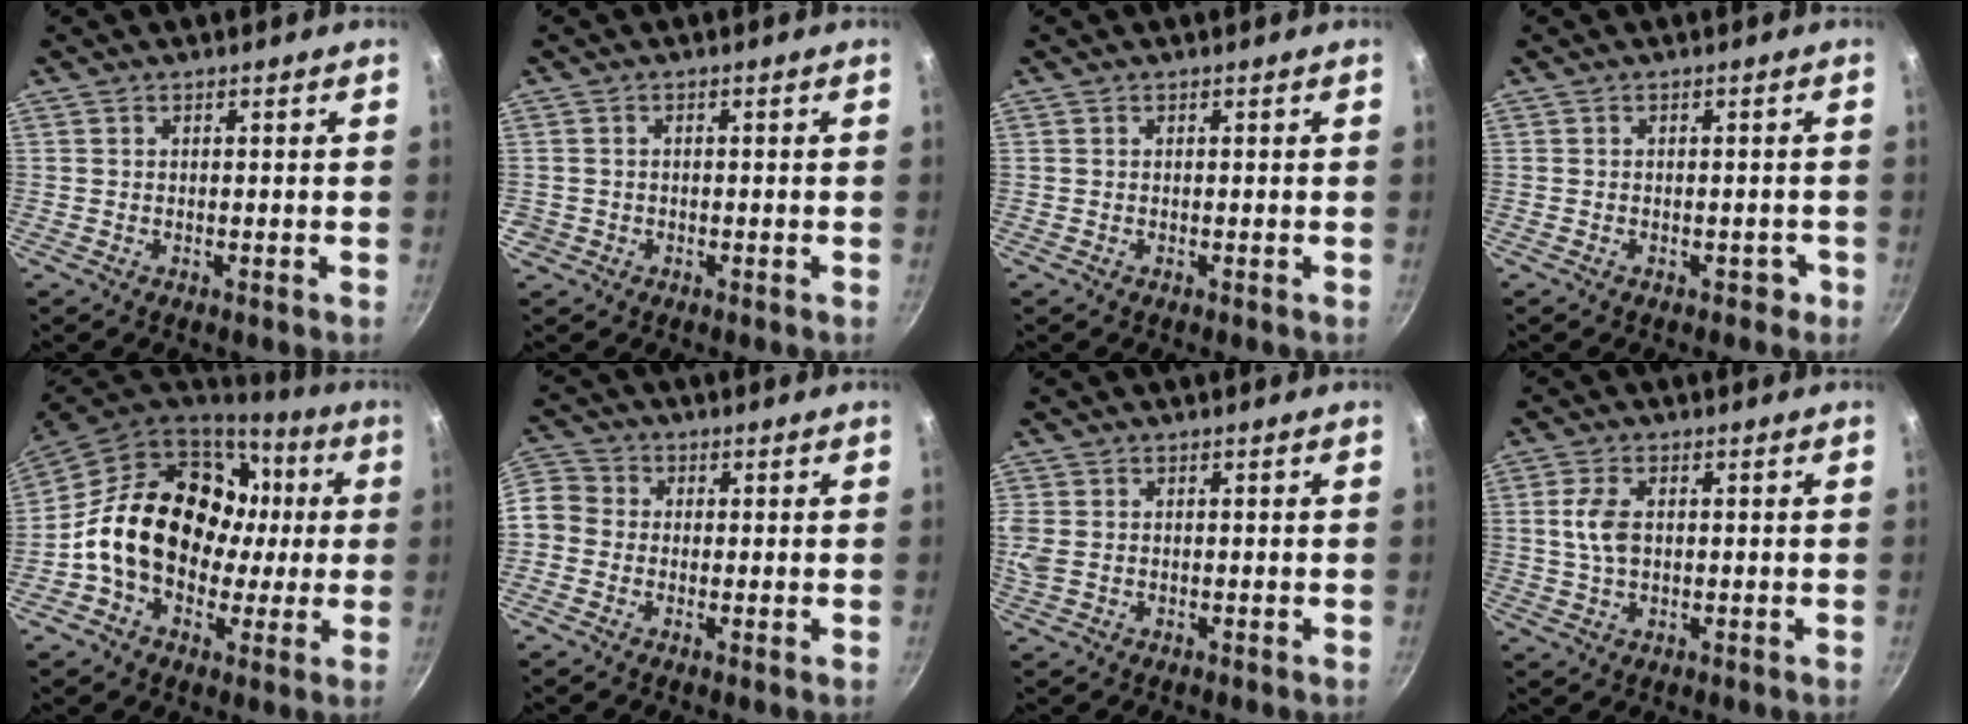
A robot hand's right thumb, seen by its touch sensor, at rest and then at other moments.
{"total": 1.3, "force": [-0.6, 1.2, 0.2], "torque": [-0.001, 0.005, -0.005]}
{"total": 0.0}
{"total": 1.9, "force": [-1.0, 1.4, 0.9], "torque": [0.012, 0.020, -0.002]}
{"total": 21.9, "force": [1.1, 16.6, 14.1], "torque": [-0.212, 0.042, 0.018]}
{"total": 8.1, "force": [-0.9, 7.3, 3.3], "torque": [-0.054, 0.024, -0.038]}
{"total": 3.3, "force": [0.1, 2.4, 2.1], "torque": [-0.048, 0.000, 0.002]}
{"total": 5.4, "force": [0.6, 3.2, 4.2], "torque": [-0.084, 0.003, 0.010]}